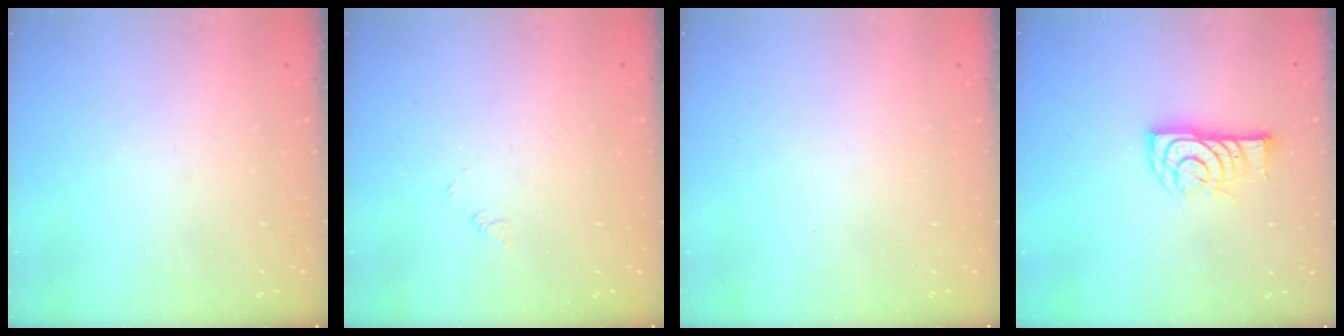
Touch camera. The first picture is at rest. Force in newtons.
{"total": 1.7, "press": 1.6, "slide": 0.3}
{"total": 1.5, "press": 1.5, "slide": 0.1}
{"total": 10.4, "press": 10.4, "slide": 0.5}